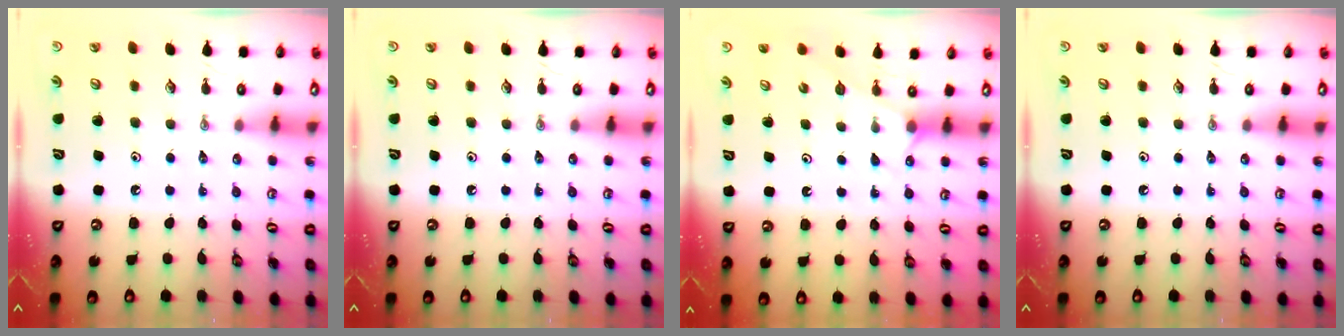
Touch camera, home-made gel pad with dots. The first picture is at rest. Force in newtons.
{"total": 0.0}
{"total": 2.5, "press": 2.5, "slide": 0.4}
{"total": 0.0}